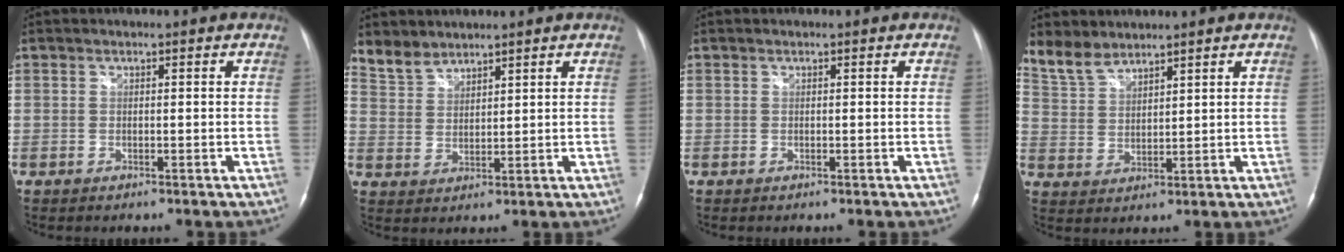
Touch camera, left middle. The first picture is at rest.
{"total": 4.3, "force": [4.0, 1.7, 0.1], "torque": [-0.004, 0.011, 0.086]}
{"total": 0.0}
{"total": 5.4, "force": [5.0, 1.8, 0.9], "torque": [-0.028, 0.011, 0.113]}